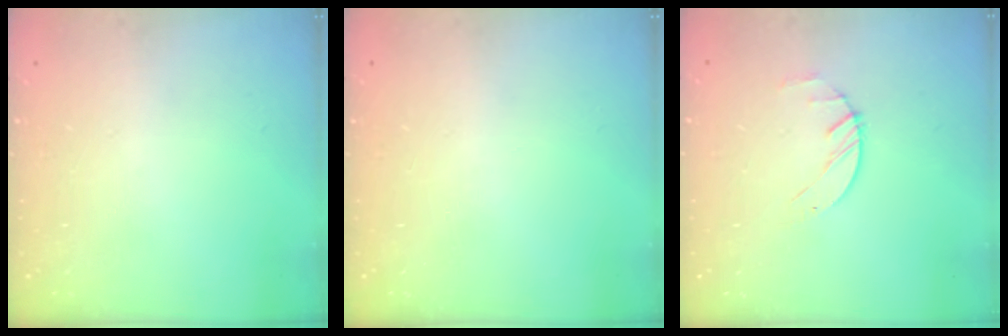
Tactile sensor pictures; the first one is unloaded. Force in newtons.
{"total": 0.0}
{"total": 1.4, "press": 1.3, "slide": 0.2}